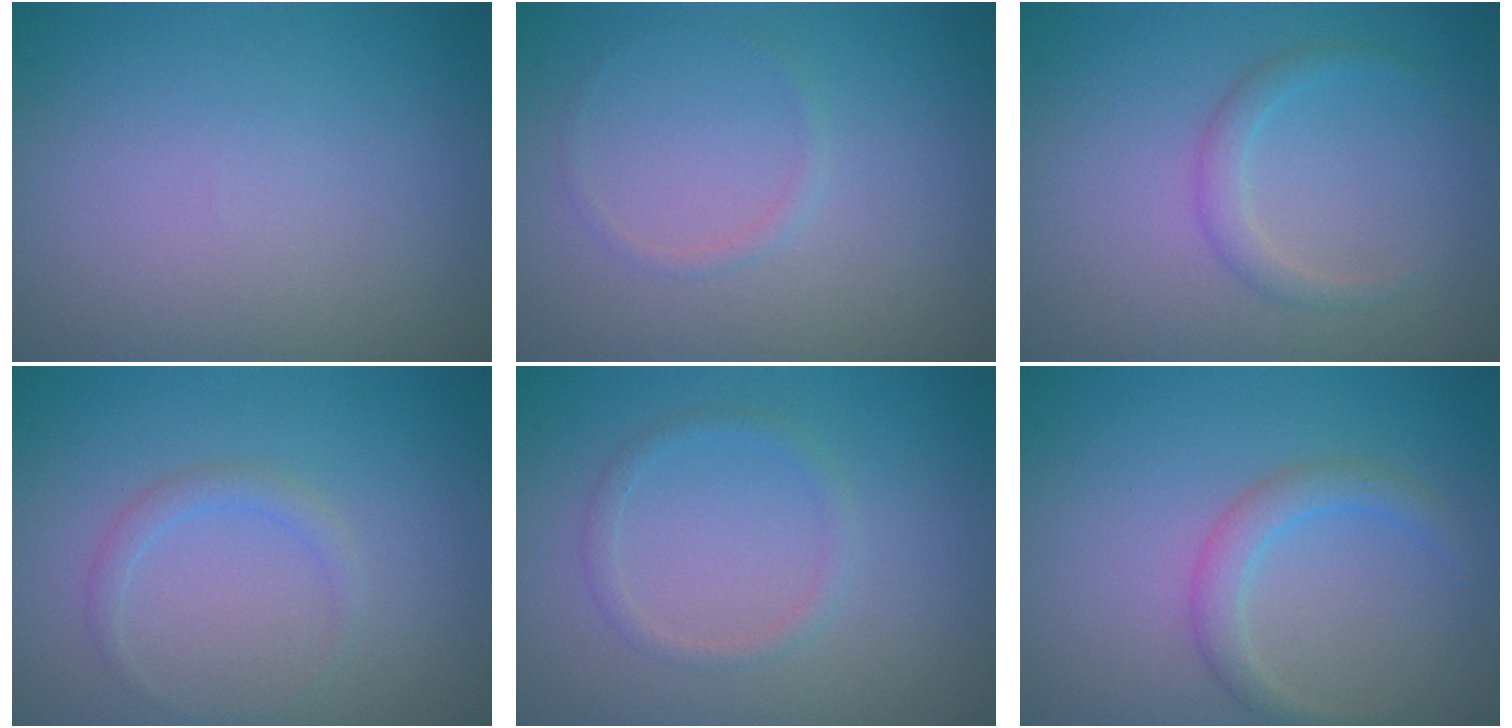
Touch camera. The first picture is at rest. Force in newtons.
{"total": 0.7, "press": 0.7, "slide": 0.1}
{"total": 1.5, "press": 1.5, "slide": 0.0}
{"total": 1.2, "press": 1.2, "slide": 0.0}
{"total": 1.2, "press": 1.2, "slide": 0.1}
{"total": 2.1, "press": 2.1, "slide": 0.0}